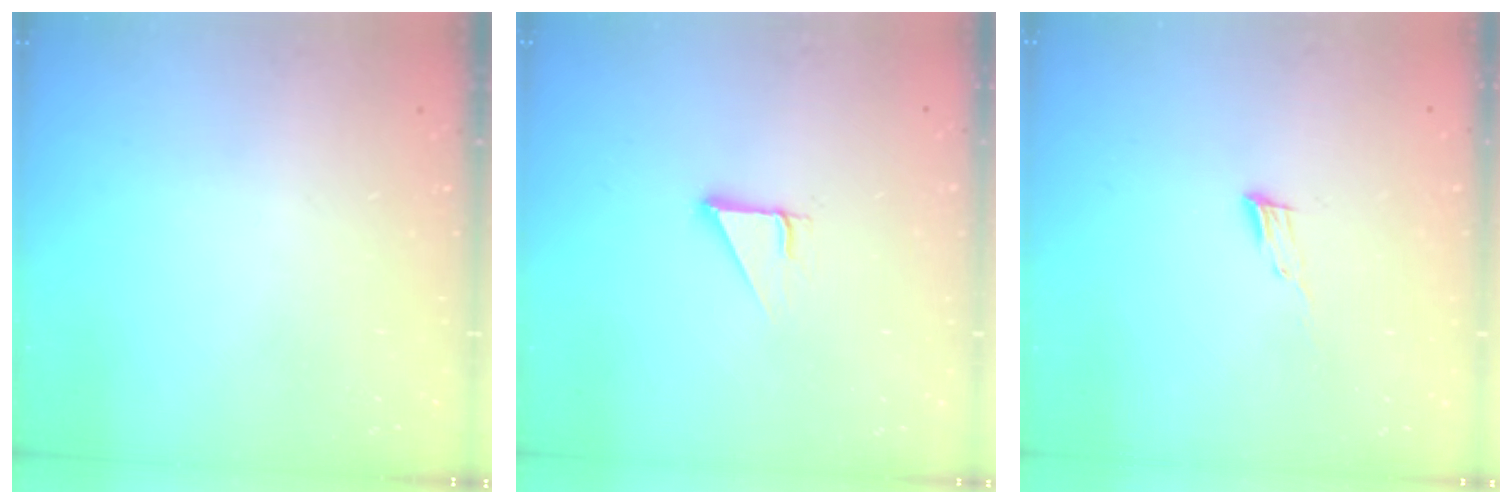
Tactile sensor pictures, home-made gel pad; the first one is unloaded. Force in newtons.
{"total": 2.7, "press": 2.7, "slide": 0.3}
{"total": 4.8, "press": 4.7, "slide": 1.0}